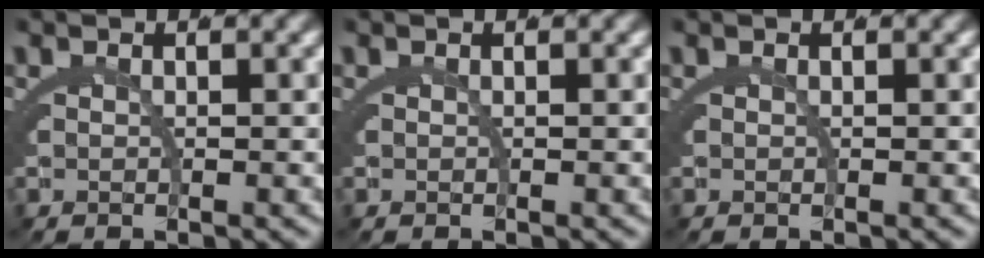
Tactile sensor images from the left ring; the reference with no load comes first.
{"total": 0.0}
{"total": 0.0}